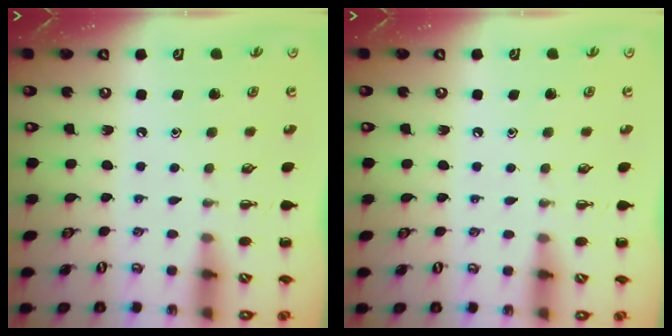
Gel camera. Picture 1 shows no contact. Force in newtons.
{"total": 3.6, "press": 3.4, "slide": 1.3}